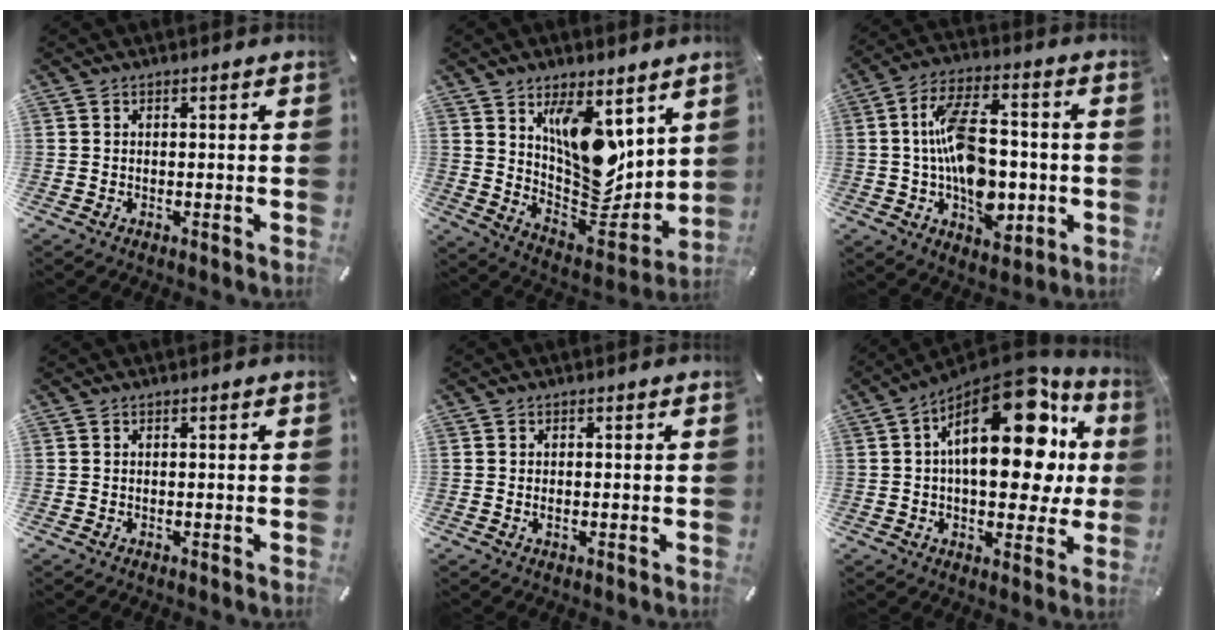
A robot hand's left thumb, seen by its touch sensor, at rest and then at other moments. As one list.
[{"total": 15.1, "force": [6.4, 9.1, 10.2], "torque": [-0.147, -0.064, 0.125]}, {"total": 16.3, "force": [-1.9, 10.1, 12.7], "torque": [-0.239, 0.014, -0.031]}, {"total": 0.0}, {"total": 0.9, "force": [-0.1, 0.4, 0.8], "torque": [-0.017, 0.001, -0.002]}, {"total": 25.2, "force": [7.6, 12.9, 20.3], "torque": [-0.296, -0.052, 0.123]}]